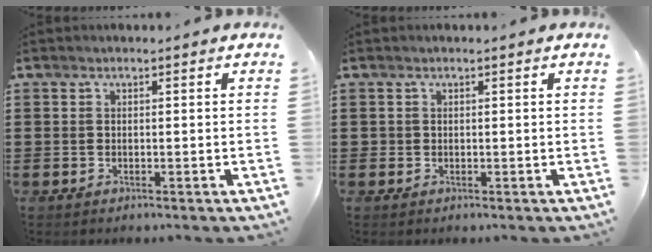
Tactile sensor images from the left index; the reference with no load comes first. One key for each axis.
{"total": 0.5, "fx": 0.2, "fy": 0.5, "fz": 0.0, "tx": -0.001, "ty": 0.005, "tz": 0.003}